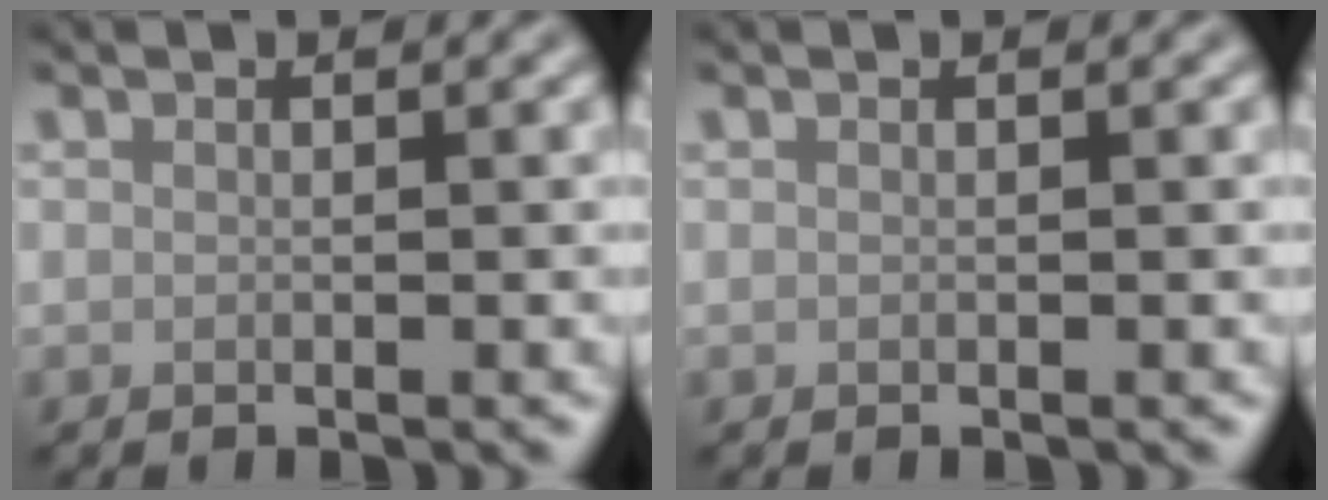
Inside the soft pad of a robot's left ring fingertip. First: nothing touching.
{"total": 0.0}